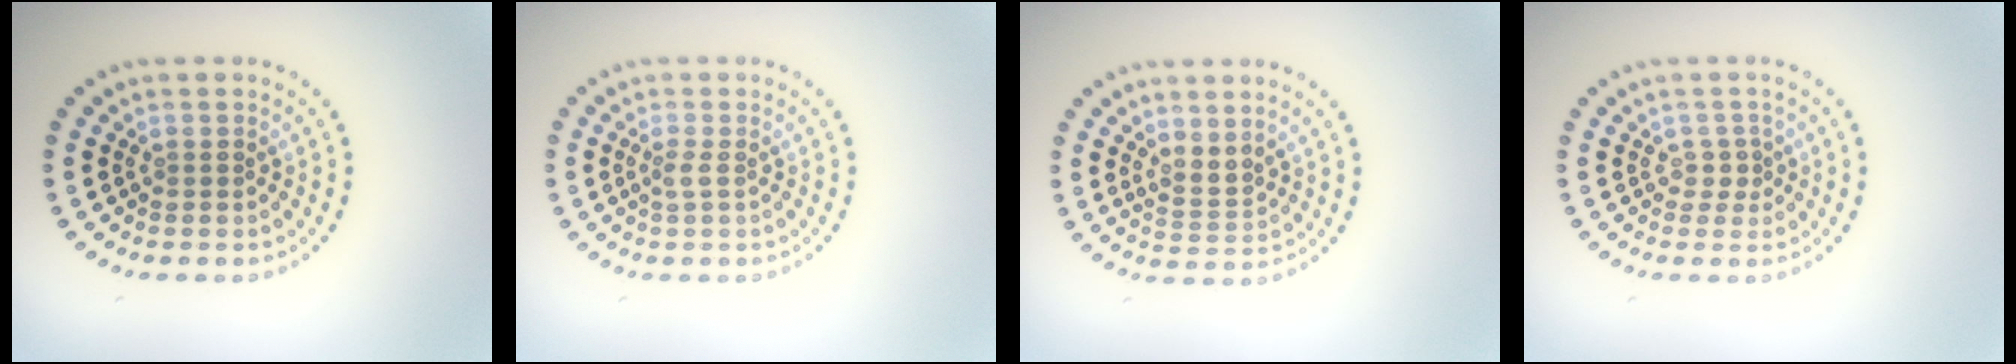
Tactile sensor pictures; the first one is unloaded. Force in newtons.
{"total": 0.9, "press": 0.7, "slide": 0.6}
{"total": 2.0, "press": 1.4, "slide": 1.4}
{"total": 1.3, "press": 1.0, "slide": 0.9}